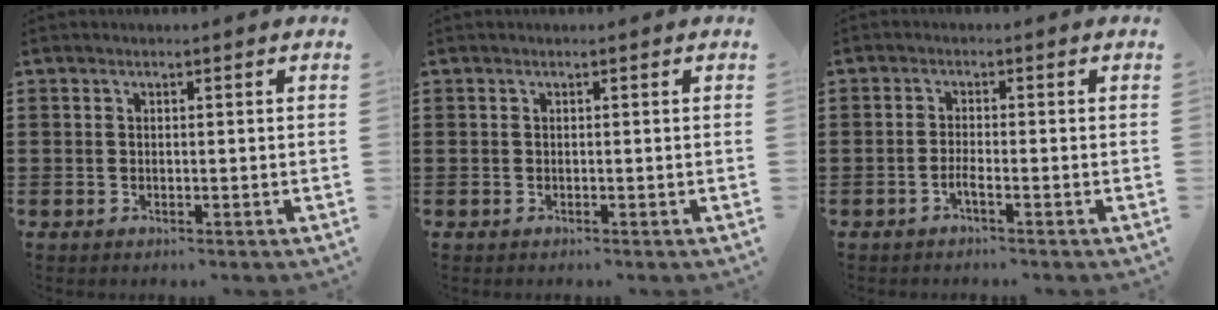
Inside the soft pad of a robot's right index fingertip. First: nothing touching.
{"total": 0.0}
{"total": 1.8, "force": [-1.1, -0.1, 1.4], "torque": [-0.033, -0.010, -0.021]}